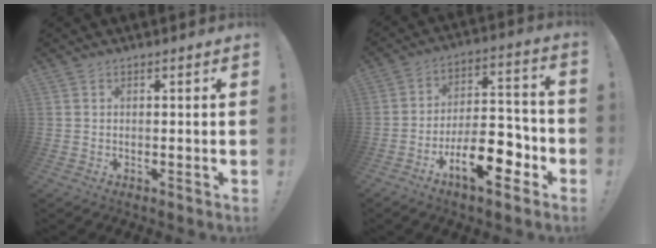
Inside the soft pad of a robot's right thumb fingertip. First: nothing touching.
{"total": 17.1, "force": [-8.5, 7.3, 12.9], "torque": [-0.178, 0.056, -0.131]}